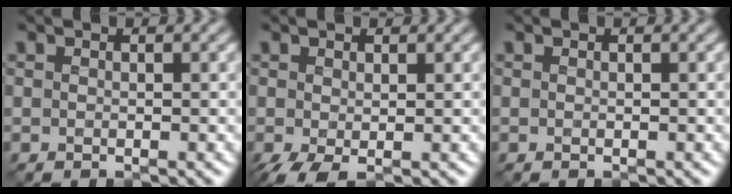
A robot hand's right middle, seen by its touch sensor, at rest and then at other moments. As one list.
[{"total": 1.7, "force": [-0.7, 0.2, 1.5], "torque": [-0.042, -0.006, -0.011]}, {"total": 0.0}]